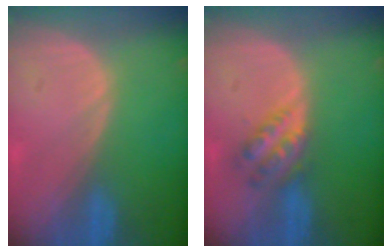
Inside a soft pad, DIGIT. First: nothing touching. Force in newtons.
{"total": 4.8, "press": 4.3, "slide": 2.0}